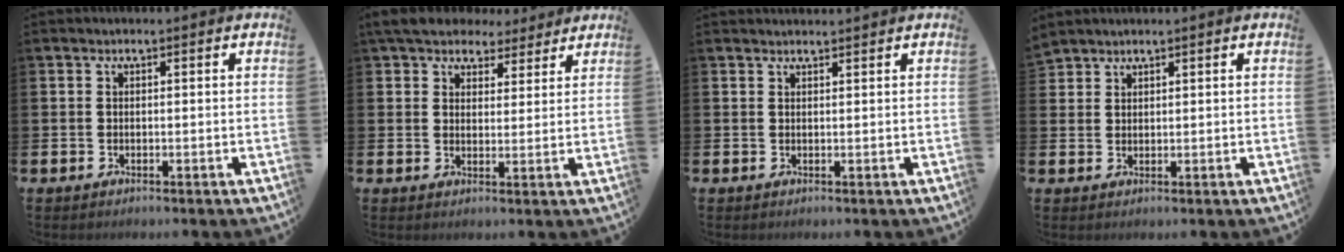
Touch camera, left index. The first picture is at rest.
{"total": 6.1, "force": [5.2, 2.7, 1.4], "torque": [-0.042, -0.021, 0.094]}
{"total": 1.1, "force": [1.1, -0.1, 0.0], "torque": [0.005, -0.006, 0.019]}
{"total": 2.3, "force": [2.2, 0.4, -0.3], "torque": [0.012, -0.011, 0.041]}